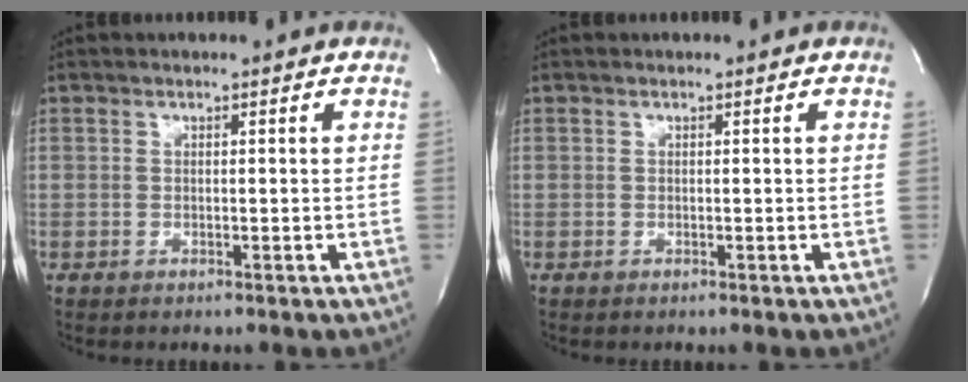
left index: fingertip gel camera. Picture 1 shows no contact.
{"total": 0.0}